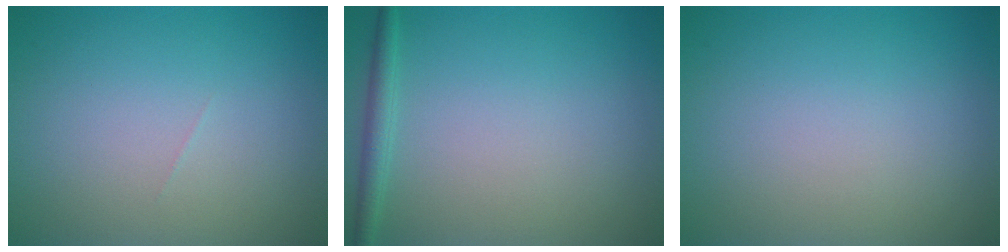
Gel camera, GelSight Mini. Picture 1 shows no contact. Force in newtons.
{"total": 1.5, "press": 1.5, "slide": 0.1}
{"total": 0.0}